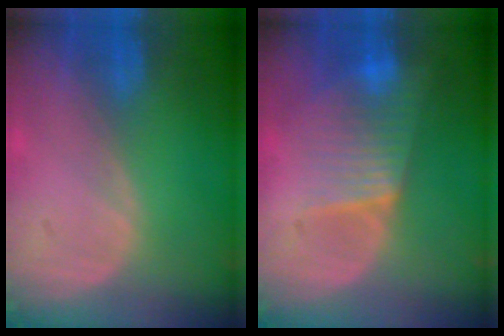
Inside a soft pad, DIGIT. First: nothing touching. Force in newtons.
{"total": 6.3, "press": 6.3, "slide": 1.0}